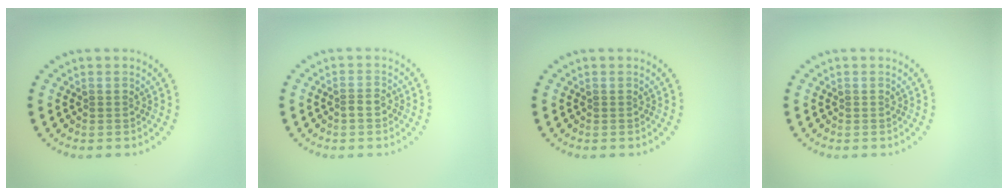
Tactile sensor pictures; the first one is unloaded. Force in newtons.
{"total": 1.4, "press": 1.2, "slide": 0.8}
{"total": 0.0}
{"total": 0.0}